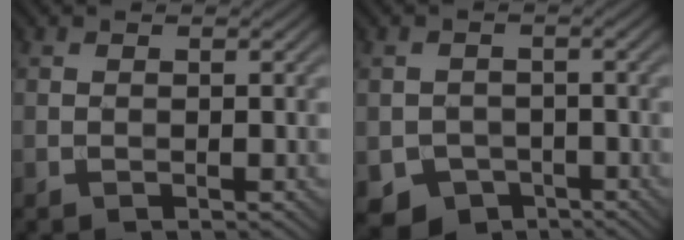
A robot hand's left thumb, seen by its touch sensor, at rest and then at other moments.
{"total": 4.6, "force": [-2.5, 3.6, 1.4], "torque": [-0.030, -0.013, -0.045]}